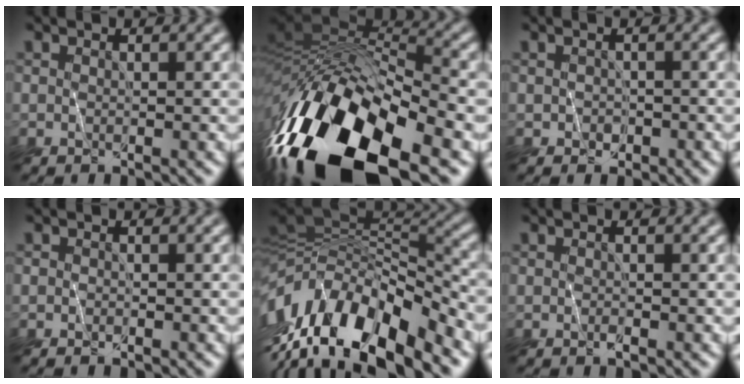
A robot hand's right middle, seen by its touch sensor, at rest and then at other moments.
{"total": 16.5, "force": [-8.2, 6.8, 12.6], "torque": [-0.243, -0.005, -0.142]}
{"total": 0.8, "force": [-0.6, 0.5, 0.0], "torque": [-0.002, -0.005, -0.014]}
{"total": 0.6, "force": [-0.5, 0.1, 0.0], "torque": [0.001, -0.003, -0.012]}
{"total": 12.7, "force": [-5.6, 4.5, 10.5], "torque": [-0.185, 0.026, -0.105]}
{"total": 0.7, "force": [-0.6, 0.0, 0.4], "torque": [-0.008, -0.004, -0.011]}